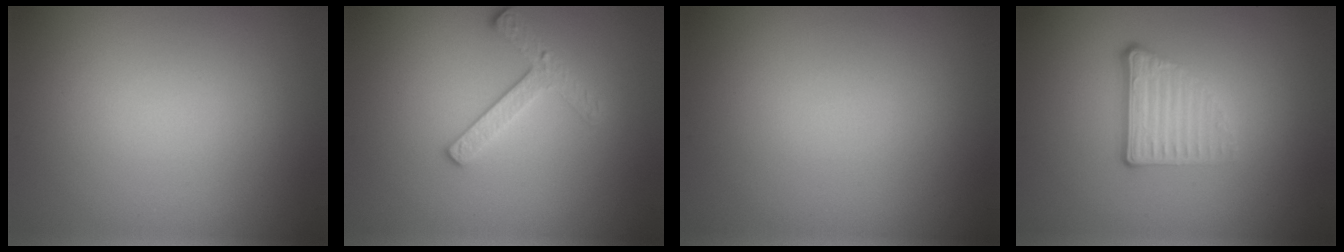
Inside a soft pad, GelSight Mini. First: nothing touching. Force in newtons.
{"total": 2.5, "press": 2.4, "slide": 0.4}
{"total": 0.0}
{"total": 3.7, "press": 2.4, "slide": 2.9}